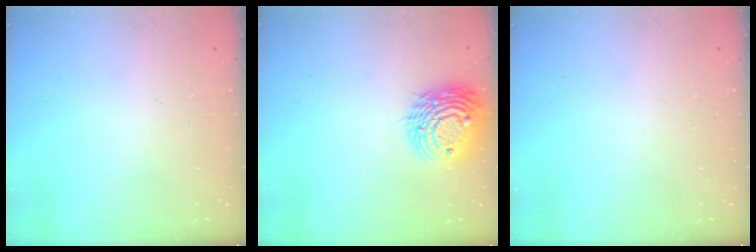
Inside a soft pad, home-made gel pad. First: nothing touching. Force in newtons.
{"total": 12.9, "press": 12.7, "slide": 2.2}
{"total": 0.0}